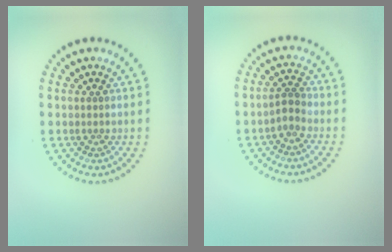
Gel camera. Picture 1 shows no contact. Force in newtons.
{"total": 1.4, "press": 1.2, "slide": 0.9}